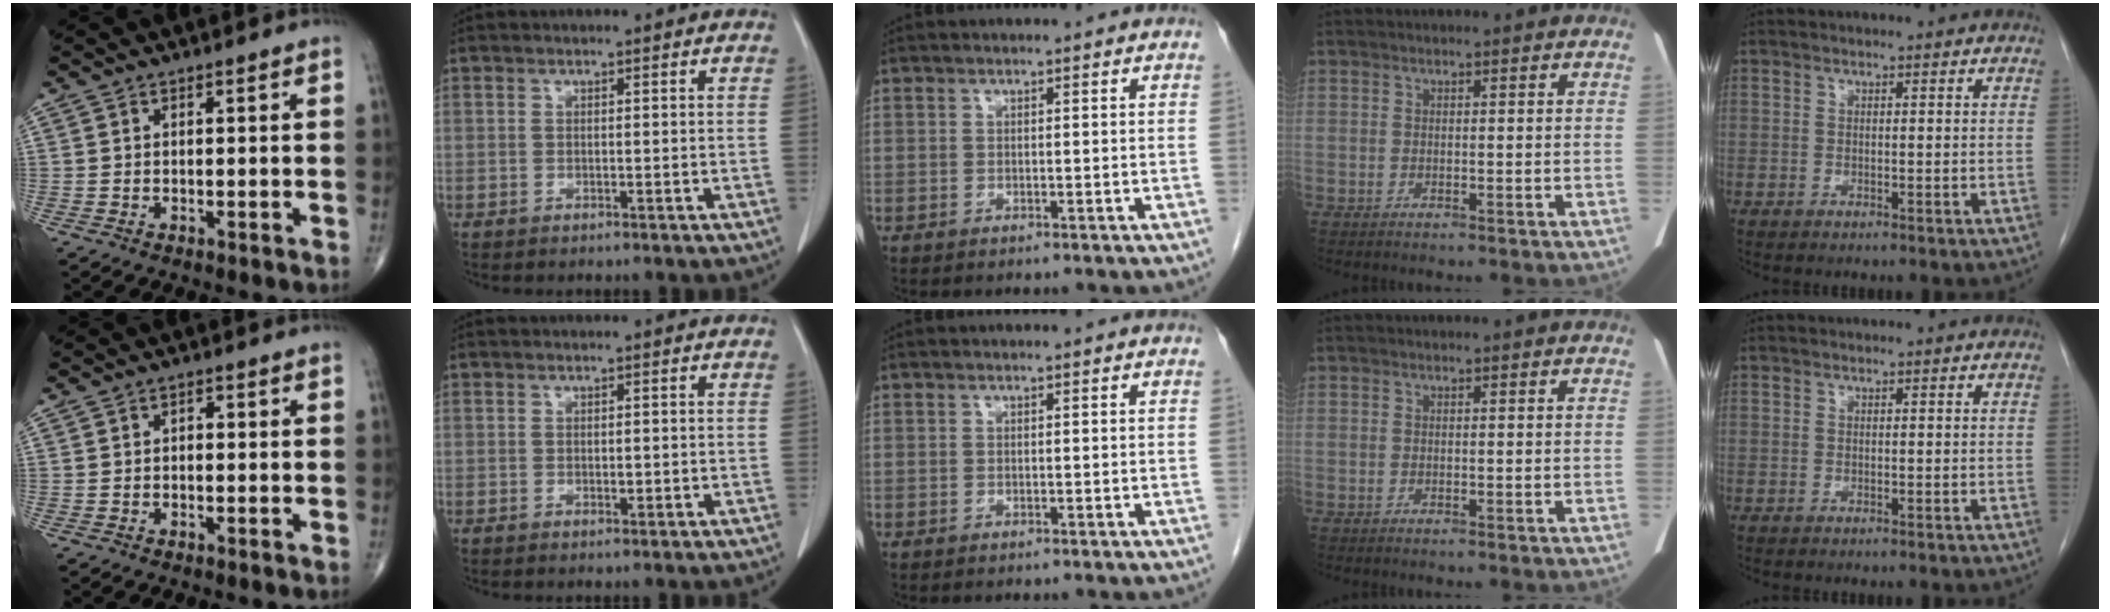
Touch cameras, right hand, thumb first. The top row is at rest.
{"thumb": {"total": 1.2, "force": [-0.1, 0.8, 0.9], "torque": [-0.006, 0.005, -0.006]}, "index": {"total": 1.1, "force": [-0.2, 0.5, 0.9], "torque": [-0.016, -0.001, 0.000]}}